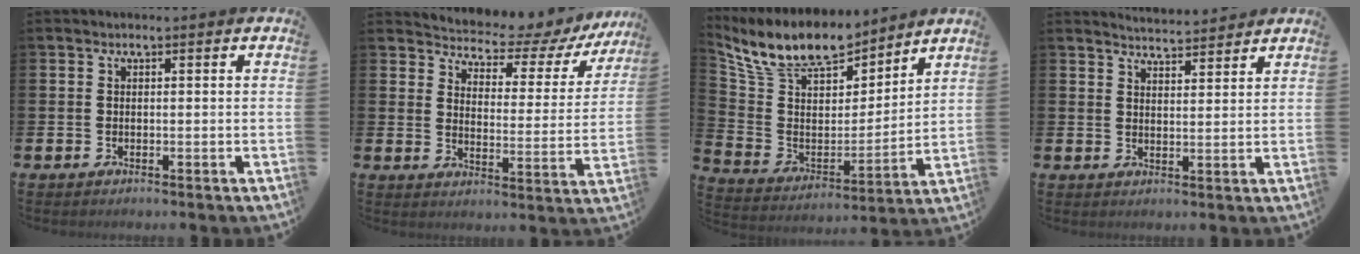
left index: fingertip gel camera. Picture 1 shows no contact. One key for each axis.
{"total": 4.8, "fx": 4.4, "fy": 1.5, "fz": 1.1, "tx": -0.045, "ty": -0.038, "tz": 0.068}
{"total": 11.8, "fx": 10.7, "fy": 3.6, "fz": 3.4, "tx": -0.115, "ty": -0.066, "tz": 0.189}
{"total": 4.1, "fx": 4.1, "fy": 0.1, "fz": -0.2, "tx": -0.002, "ty": -0.027, "tz": 0.074}